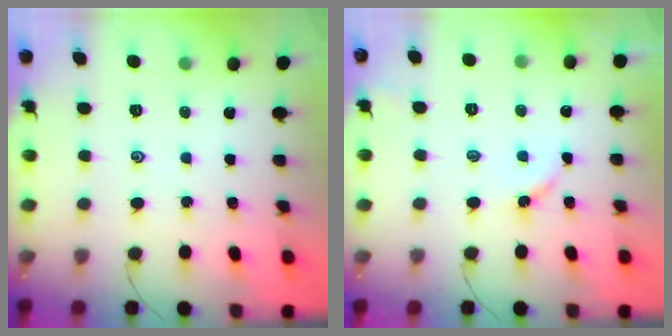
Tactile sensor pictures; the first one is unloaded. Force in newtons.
{"total": 3.5, "press": 3.5, "slide": 0.4}